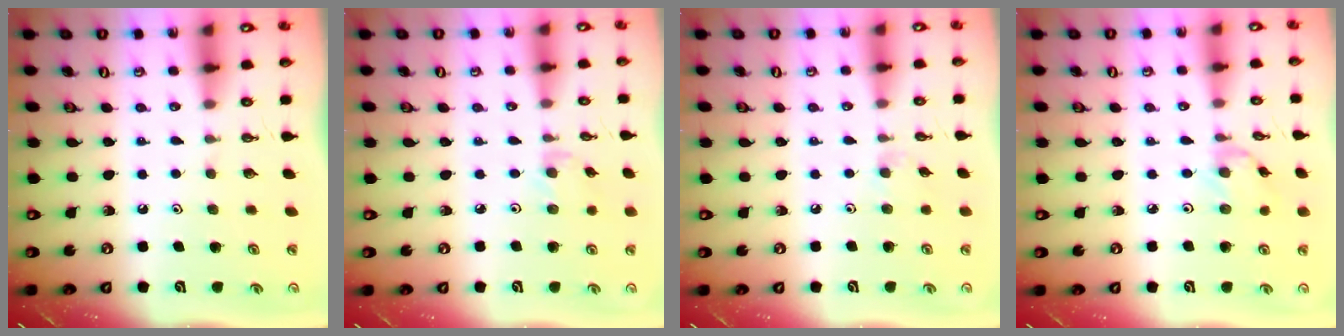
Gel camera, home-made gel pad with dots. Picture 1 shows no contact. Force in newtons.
{"total": 1.9, "press": 1.9, "slide": 0.4}
{"total": 3.1, "press": 3.1, "slide": 0.4}
{"total": 0.9, "press": 0.8, "slide": 0.3}